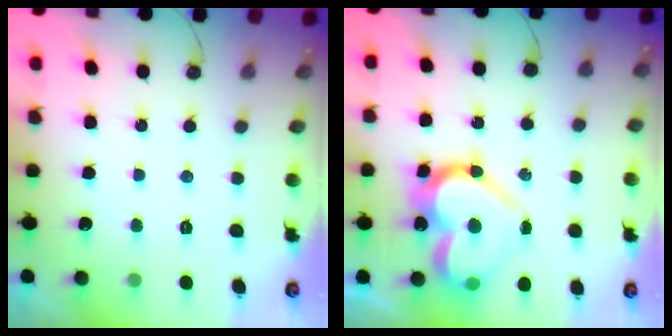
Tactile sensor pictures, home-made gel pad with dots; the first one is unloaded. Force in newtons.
{"total": 19.2, "press": 19.1, "slide": 2.1}